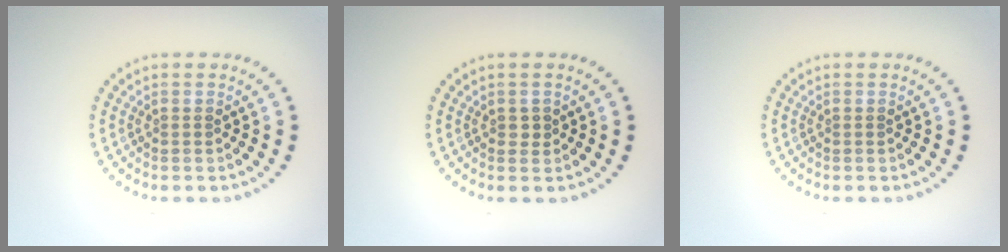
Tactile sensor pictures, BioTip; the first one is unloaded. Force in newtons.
{"total": 0.7, "press": 0.7, "slide": 0.1}
{"total": 0.0}